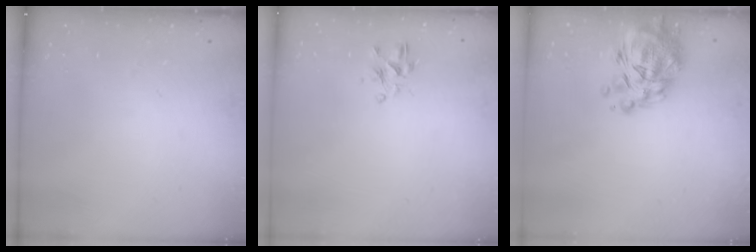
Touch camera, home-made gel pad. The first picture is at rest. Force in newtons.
{"total": 2.8, "press": 2.7, "slide": 0.9}
{"total": 12.2, "press": 11.5, "slide": 4.0}